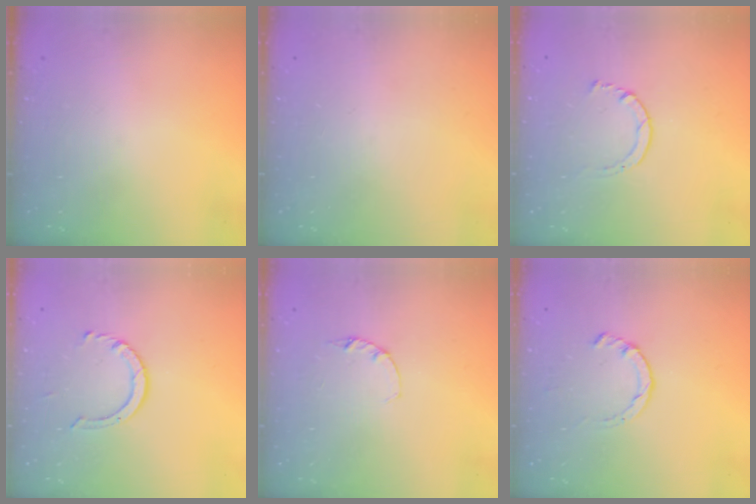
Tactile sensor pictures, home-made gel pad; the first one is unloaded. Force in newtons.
{"total": 0.0}
{"total": 2.0, "press": 1.9, "slide": 0.3}
{"total": 4.2, "press": 4.2, "slide": 0.3}
{"total": 1.2, "press": 1.1, "slide": 0.3}
{"total": 2.8, "press": 2.8, "slide": 0.4}